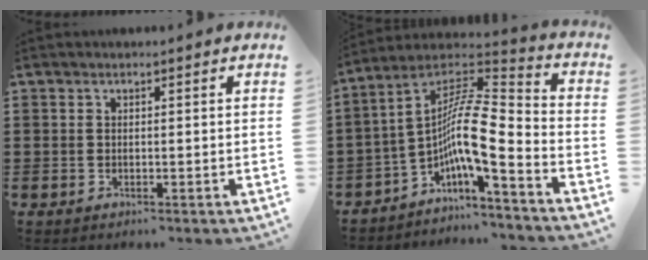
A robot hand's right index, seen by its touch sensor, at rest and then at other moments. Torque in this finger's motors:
{"motor_torque": [0.10, 0.09, 0.76, 0.12]}